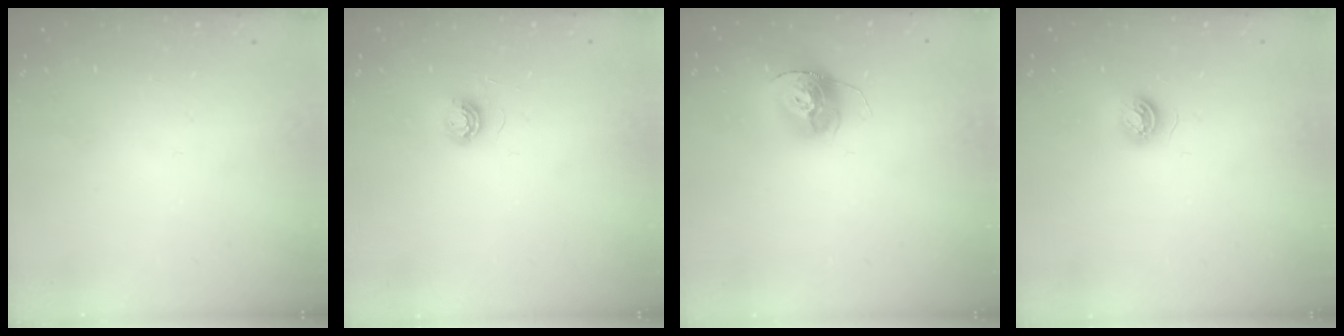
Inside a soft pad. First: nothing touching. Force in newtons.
{"total": 5.4, "press": 5.4, "slide": 0.3}
{"total": 13.0, "press": 12.9, "slide": 1.2}
{"total": 4.5, "press": 4.5, "slide": 0.6}